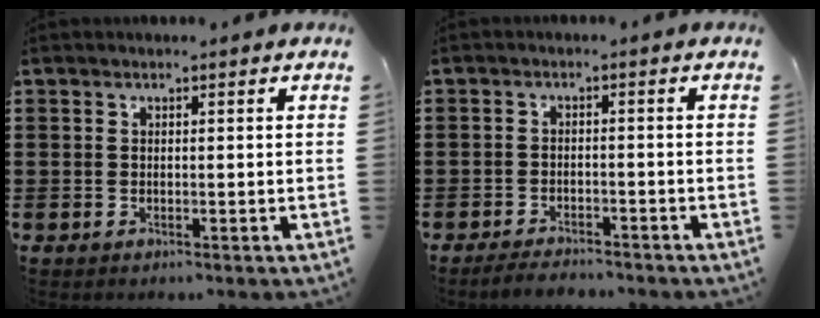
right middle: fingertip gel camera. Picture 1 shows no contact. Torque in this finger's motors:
{"motor_torque": [2.14, 0.00, 0.04, -0.01]}